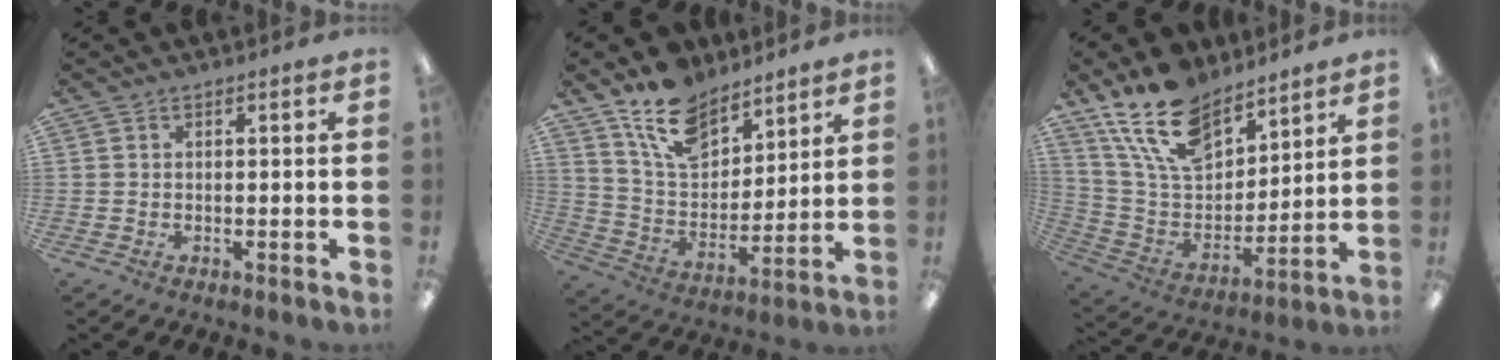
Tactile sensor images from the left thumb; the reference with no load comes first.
{"total": 14.9, "force": [11.2, 7.7, 6.1], "torque": [-0.118, -0.055, 0.211]}
{"total": 18.4, "force": [13.1, 9.6, 8.7], "torque": [-0.182, -0.062, 0.245]}